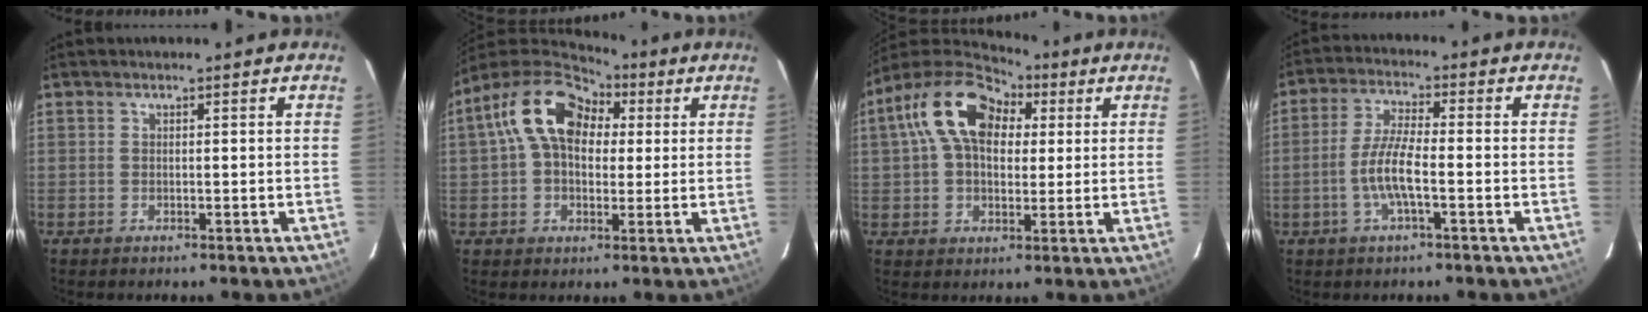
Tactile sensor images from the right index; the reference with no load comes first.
{"total": 14.9, "force": [4.0, 10.1, 10.1], "torque": [-0.190, 0.046, 0.062]}
{"total": 16.1, "force": [5.0, 10.4, 11.2], "torque": [-0.218, 0.048, 0.079]}
{"total": 6.9, "force": [-2.3, 1.1, 6.4], "torque": [-0.134, 0.002, -0.046]}